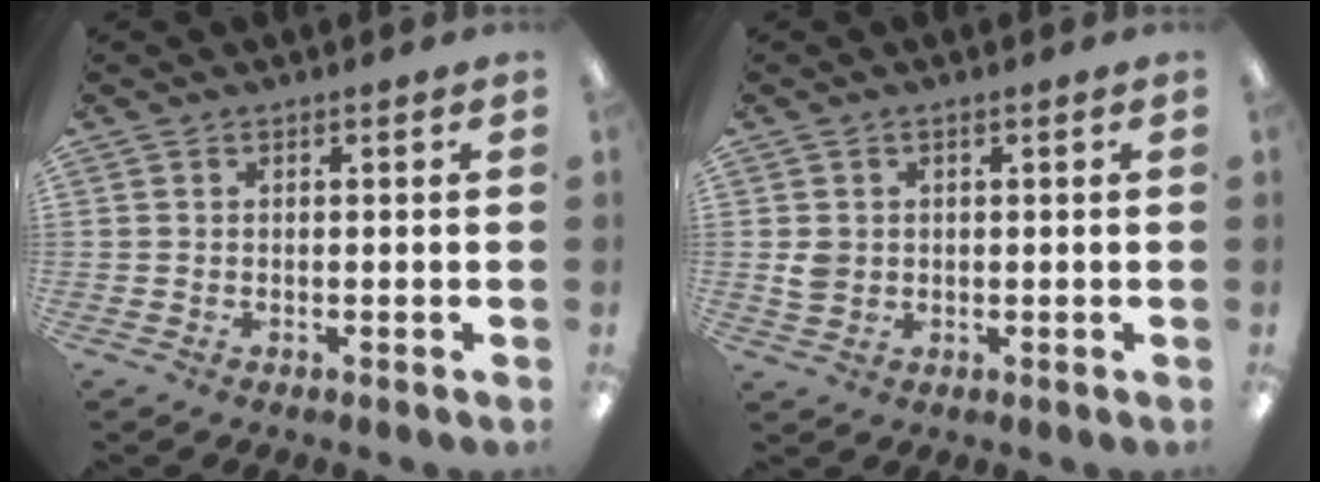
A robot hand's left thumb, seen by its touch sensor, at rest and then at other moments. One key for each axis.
{"total": 3.0, "fx": 0.4, "fy": 2.6, "fz": 1.5, "tx": -0.020, "ty": 0.002, "tz": 0.006}